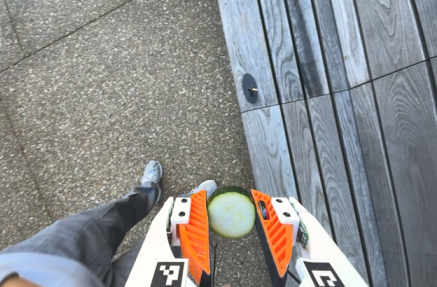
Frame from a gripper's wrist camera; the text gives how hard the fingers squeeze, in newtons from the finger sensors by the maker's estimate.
{"total": 10.6, "left": 10.4, "right": 10.8}